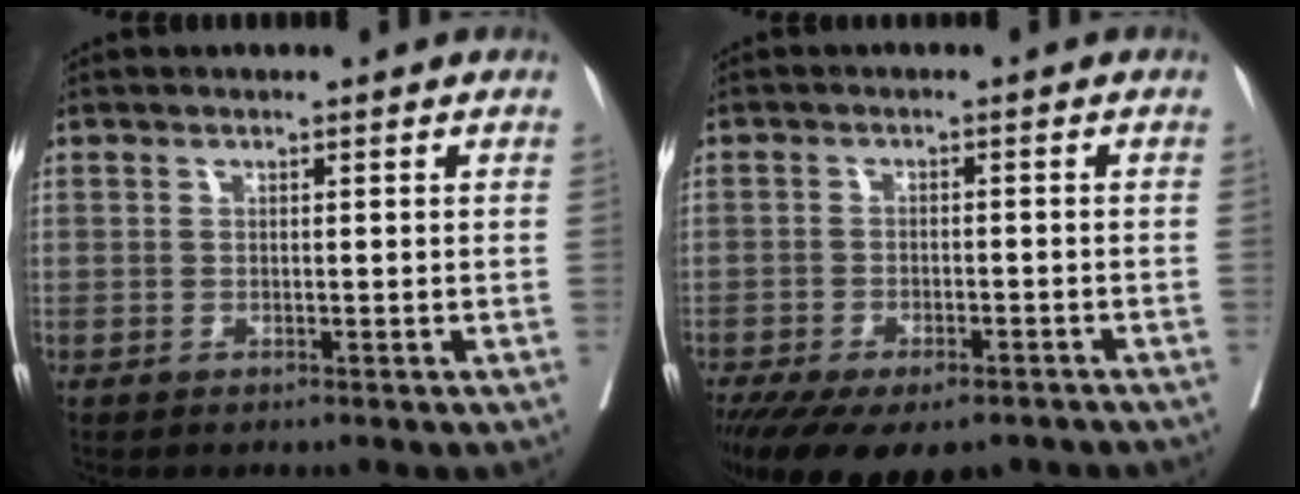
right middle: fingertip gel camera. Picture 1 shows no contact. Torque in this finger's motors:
{"motor_torque": [1.23, -0.91, 0.32, 0.09]}